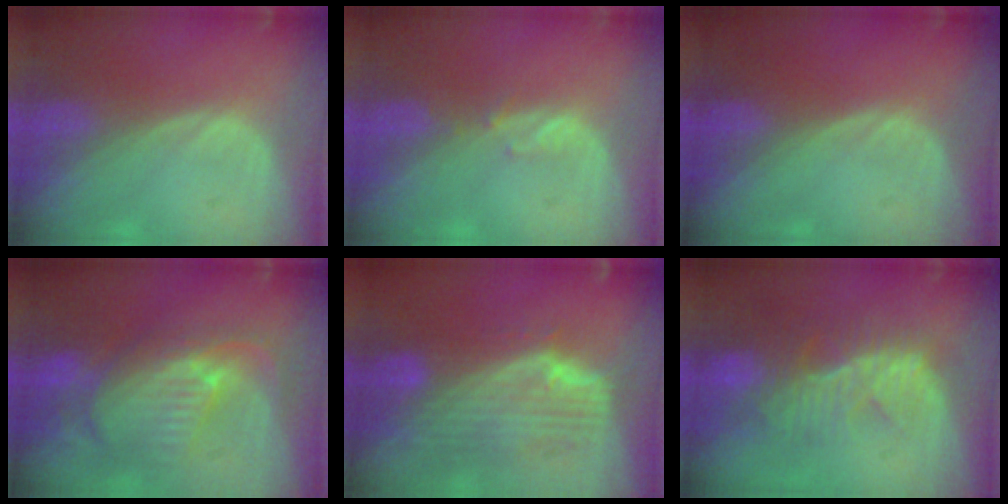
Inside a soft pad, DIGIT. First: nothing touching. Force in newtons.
{"total": 1.1, "press": 1.1, "slide": 0.2}
{"total": 0.0}
{"total": 10.9, "press": 9.6, "slide": 5.3}
{"total": 9.9, "press": 8.8, "slide": 4.5}
{"total": 10.3, "press": 8.8, "slide": 5.4}